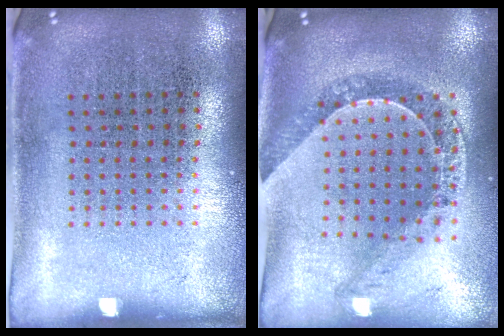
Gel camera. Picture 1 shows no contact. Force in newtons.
{"total": 1.1, "press": 1.1, "slide": 0.1}